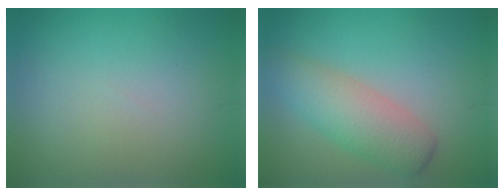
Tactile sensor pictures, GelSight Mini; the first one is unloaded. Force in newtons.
{"total": 4.6, "press": 4.6, "slide": 0.1}